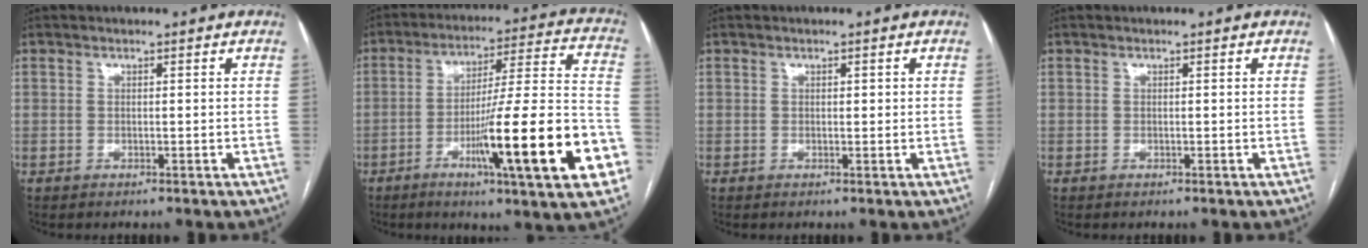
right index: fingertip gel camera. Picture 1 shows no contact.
{"total": 22.5, "force": [-8.3, 0.8, 20.9], "torque": [-0.276, -0.006, -0.123]}
{"total": 0.7, "force": [0.2, 0.3, 0.6], "torque": [-0.006, 0.001, 0.003]}
{"total": 0.0}